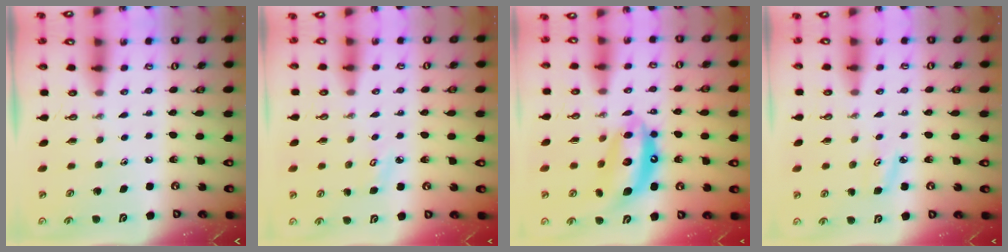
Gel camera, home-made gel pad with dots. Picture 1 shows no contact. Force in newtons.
{"total": 3.4, "press": 3.4, "slide": 0.3}
{"total": 13.0, "press": 12.9, "slide": 1.5}
{"total": 4.4, "press": 4.4, "slide": 0.3}